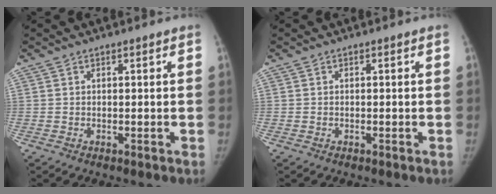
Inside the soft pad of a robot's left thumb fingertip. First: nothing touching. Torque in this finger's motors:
{"motor_torque": [0.19, 0.03, 0.19, 0.59, -0.02]}